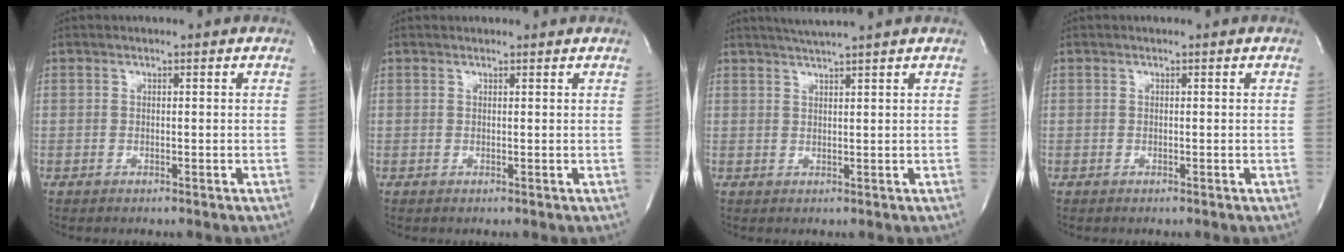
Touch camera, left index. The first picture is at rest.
{"total": 1.2, "force": [1.1, 0.3, 0.0], "torque": [-0.010, 0.007, 0.012]}
{"total": 2.3, "force": [2.1, -0.4, 0.8], "torque": [-0.011, 0.007, 0.029]}
{"total": 0.0}